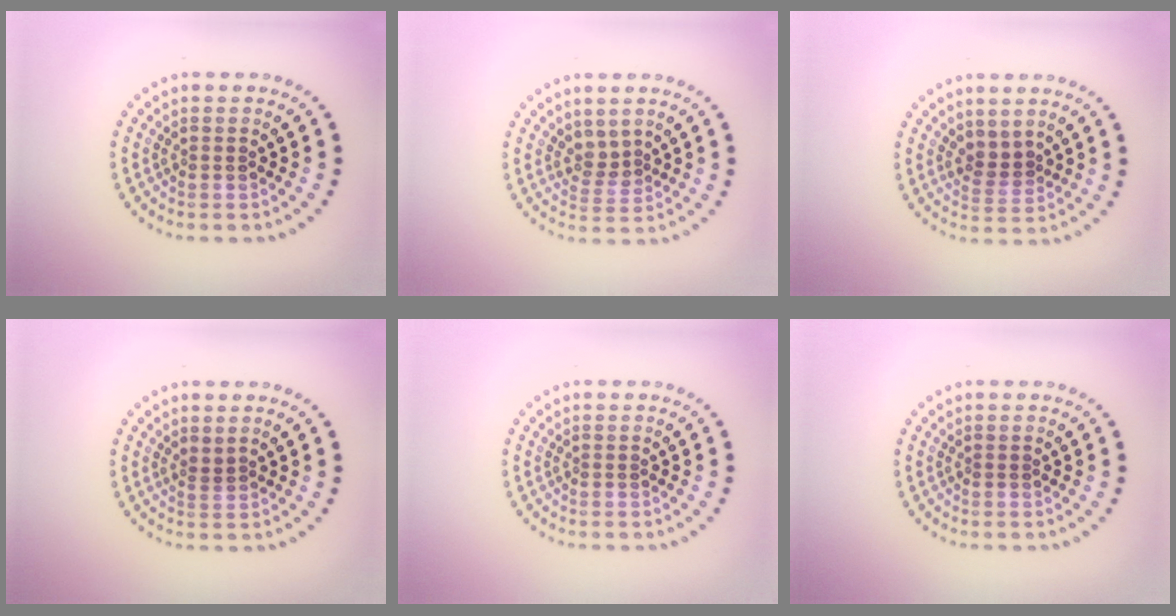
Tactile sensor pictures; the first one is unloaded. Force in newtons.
{"total": 2.0, "press": 1.3, "slide": 1.5}
{"total": 1.8, "press": 1.4, "slide": 1.1}
{"total": 0.8, "press": 0.4, "slide": 0.7}
{"total": 0.0}
{"total": 0.0}